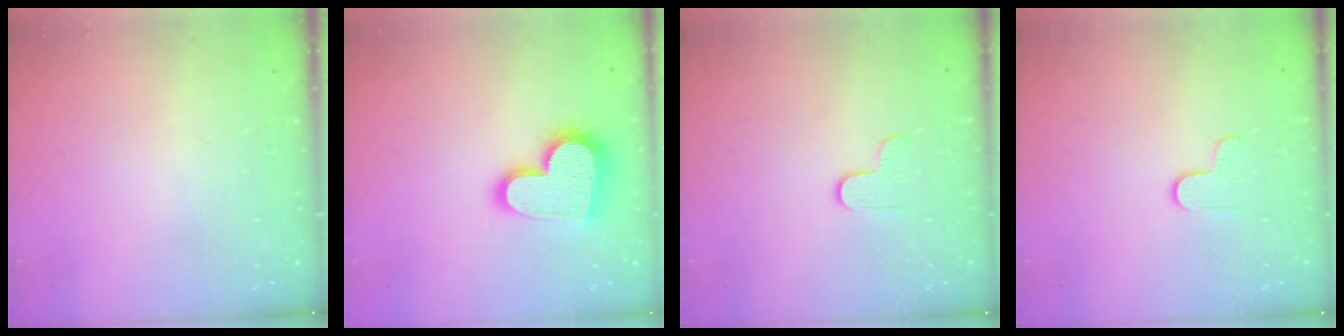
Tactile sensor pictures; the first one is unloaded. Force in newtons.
{"total": 16.7, "press": 16.7, "slide": 1.0}
{"total": 2.9, "press": 2.9, "slide": 0.3}
{"total": 2.9, "press": 2.9, "slide": 0.3}